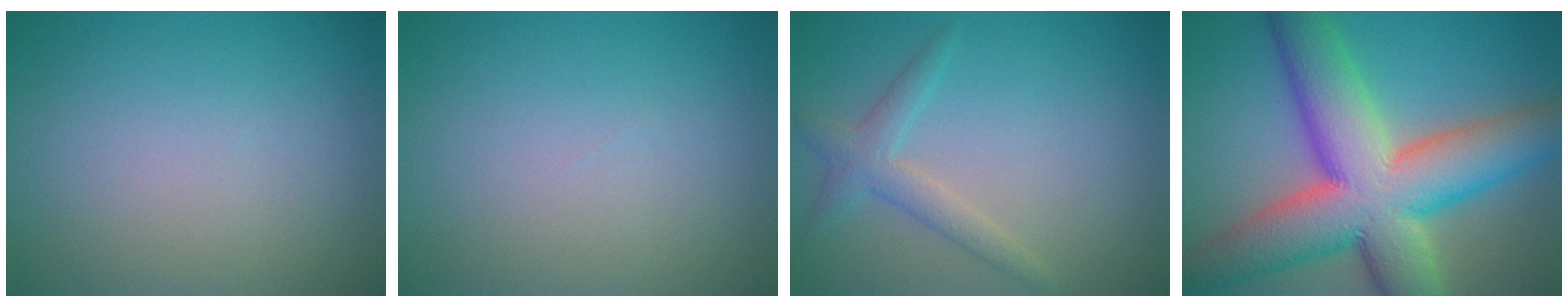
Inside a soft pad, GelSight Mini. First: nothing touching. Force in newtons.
{"total": 0.0}
{"total": 2.4, "press": 2.4, "slide": 0.2}
{"total": 14.5, "press": 14.5, "slide": 0.7}